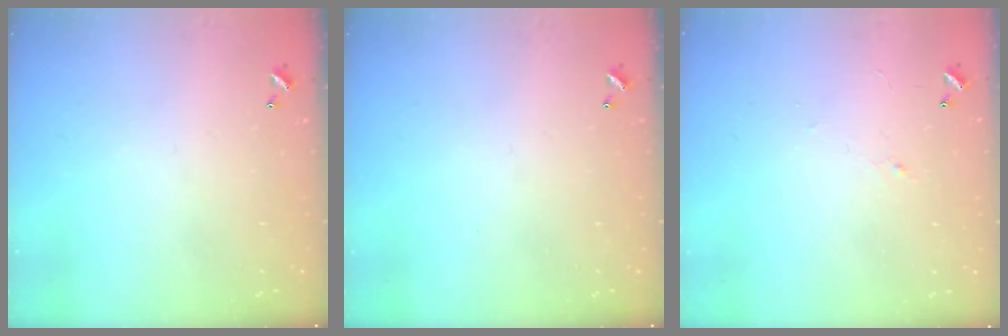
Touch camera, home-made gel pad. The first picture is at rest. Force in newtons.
{"total": 0.0}
{"total": 1.2, "press": 1.1, "slide": 0.5}